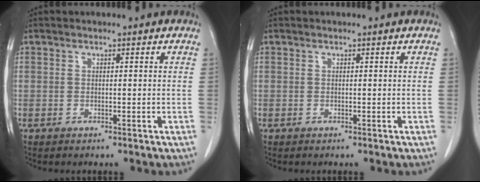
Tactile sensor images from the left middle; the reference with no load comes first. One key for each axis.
{"total": 0.0}